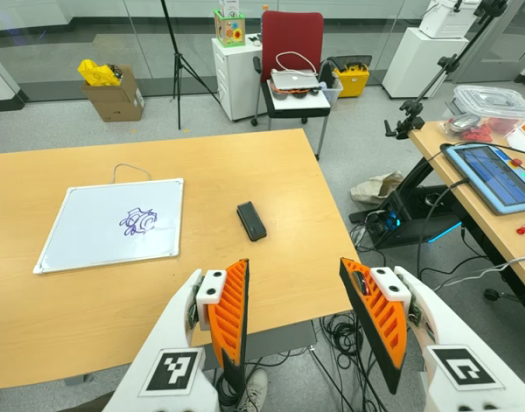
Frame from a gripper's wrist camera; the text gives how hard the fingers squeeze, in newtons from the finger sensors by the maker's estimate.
{"total": 0.0}